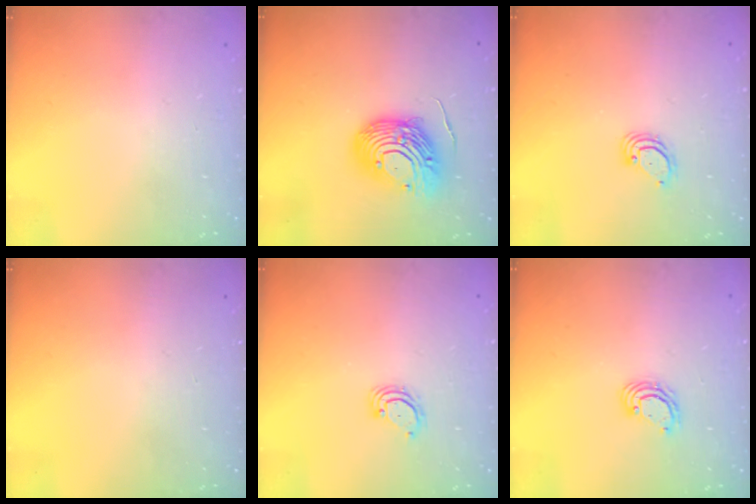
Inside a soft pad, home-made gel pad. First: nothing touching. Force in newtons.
{"total": 14.3, "press": 14.2, "slide": 1.4}
{"total": 3.9, "press": 3.9, "slide": 0.2}
{"total": 0.0}
{"total": 3.1, "press": 3.1, "slide": 0.3}
{"total": 3.8, "press": 3.8, "slide": 0.1}